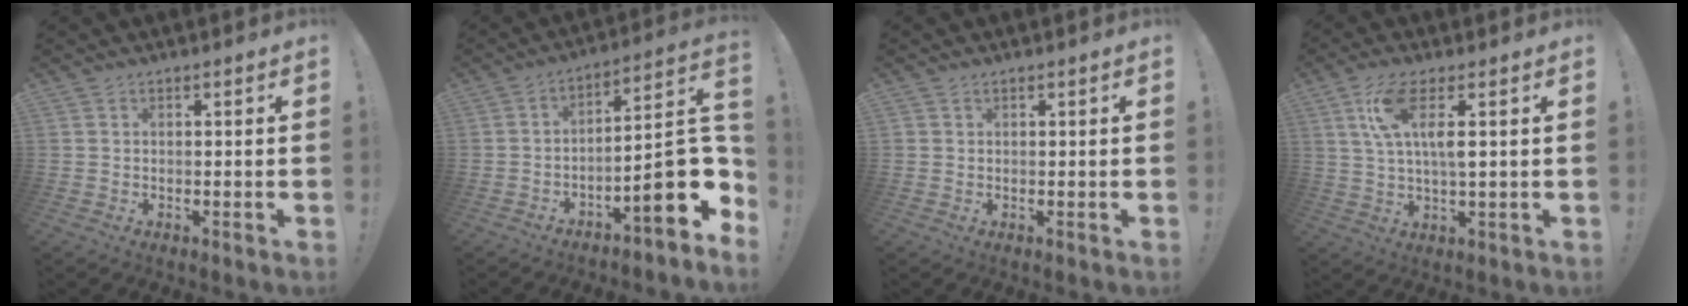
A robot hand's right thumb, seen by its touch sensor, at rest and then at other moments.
{"total": 17.2, "force": [-5.7, 4.5, 15.6], "torque": [-0.204, 0.017, -0.088]}
{"total": 0.6, "force": [0.4, 0.4, 0.1], "torque": [-0.007, 0.002, 0.009]}
{"total": 10.0, "force": [3.3, 2.8, 9.0], "torque": [-0.164, -0.007, 0.056]}